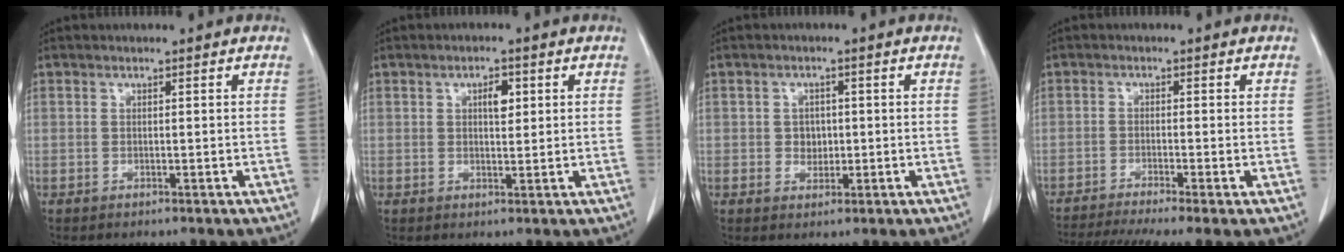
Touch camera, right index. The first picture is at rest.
{"total": 2.8, "force": [0.9, 1.2, 2.4], "torque": [-0.037, 0.000, 0.014]}
{"total": 2.5, "force": [-0.1, 2.2, 1.3], "torque": [-0.014, 0.004, 0.001]}
{"total": 10.0, "force": [-7.7, 0.3, 6.3], "torque": [-0.097, -0.011, -0.123]}